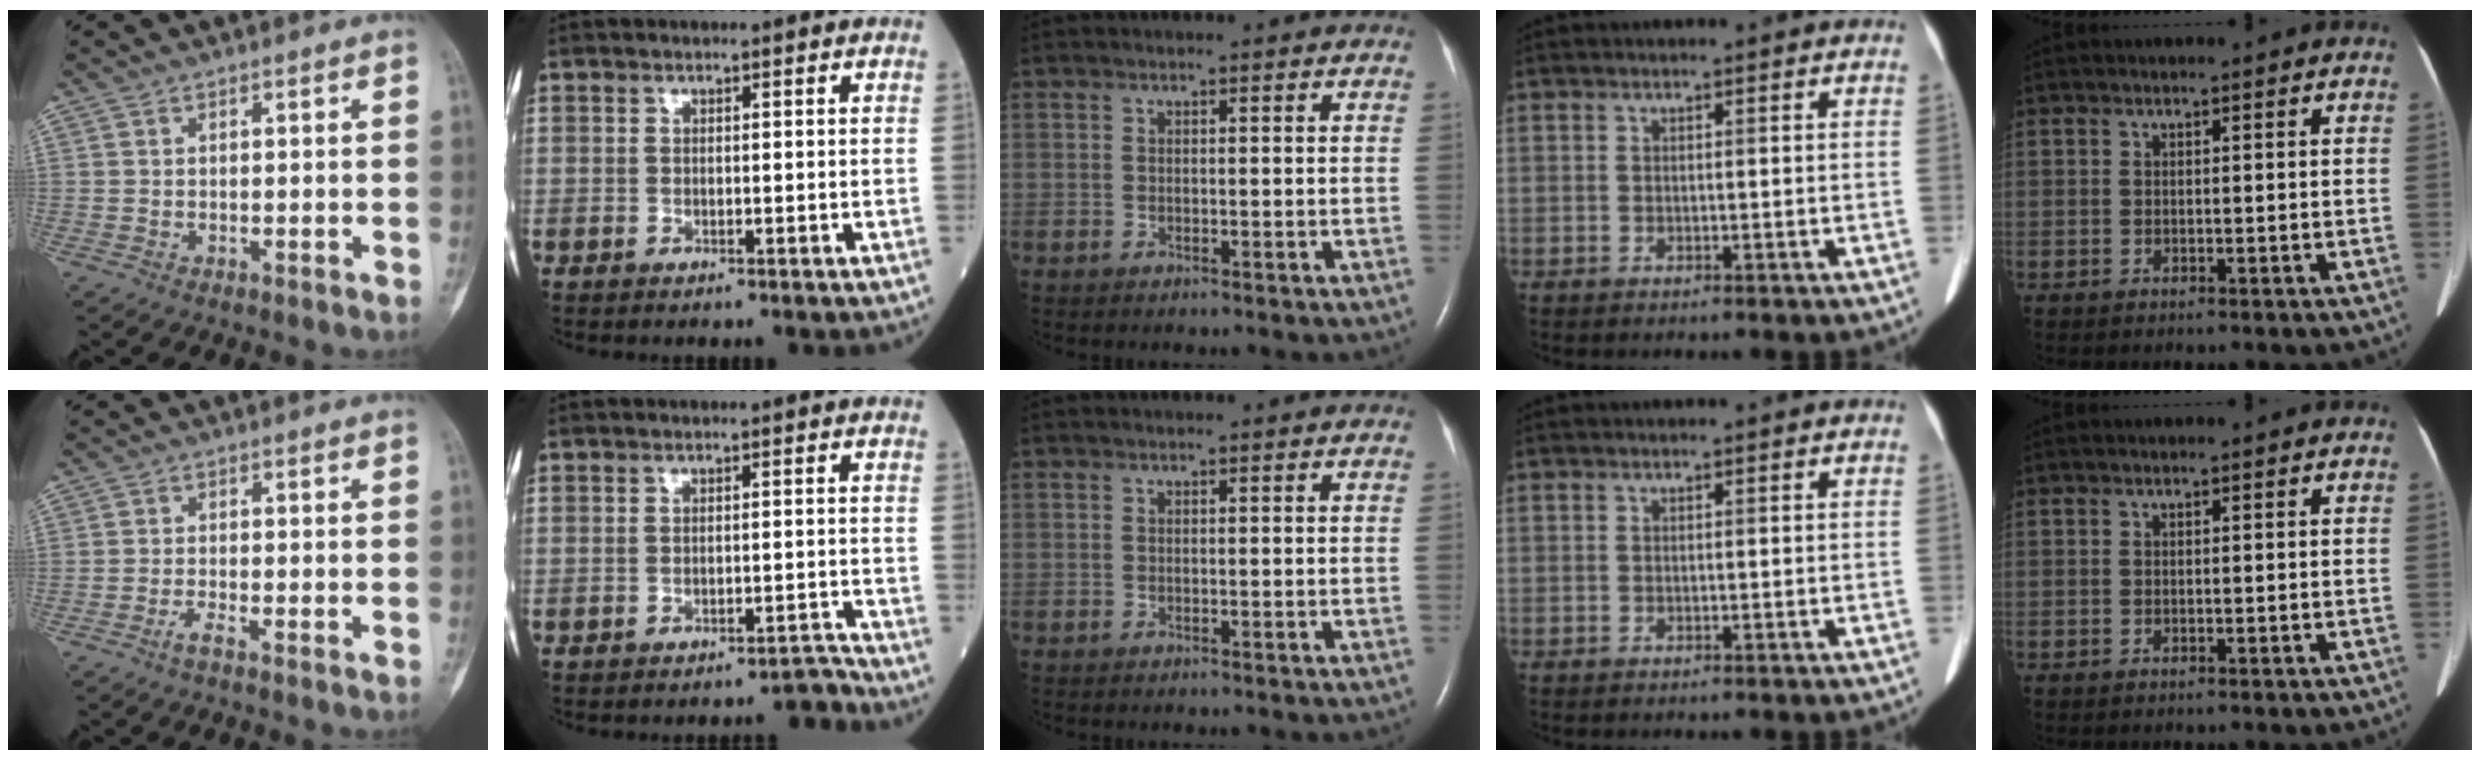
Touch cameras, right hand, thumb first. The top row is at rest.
{"thumb": {"total": 1.6, "force": [-1.2, -0.1, 1.1], "torque": [-0.029, 0.001, -0.027]}, "index": {"total": 2.0, "force": [-2.0, -0.1, 0.0], "torque": [0.014, -0.002, -0.024]}}